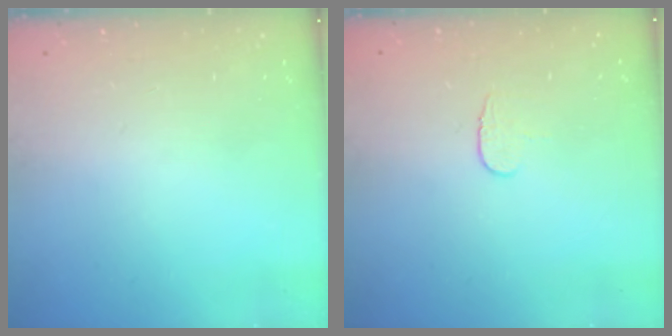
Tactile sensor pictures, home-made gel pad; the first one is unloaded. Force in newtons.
{"total": 4.3, "press": 4.2, "slide": 0.4}